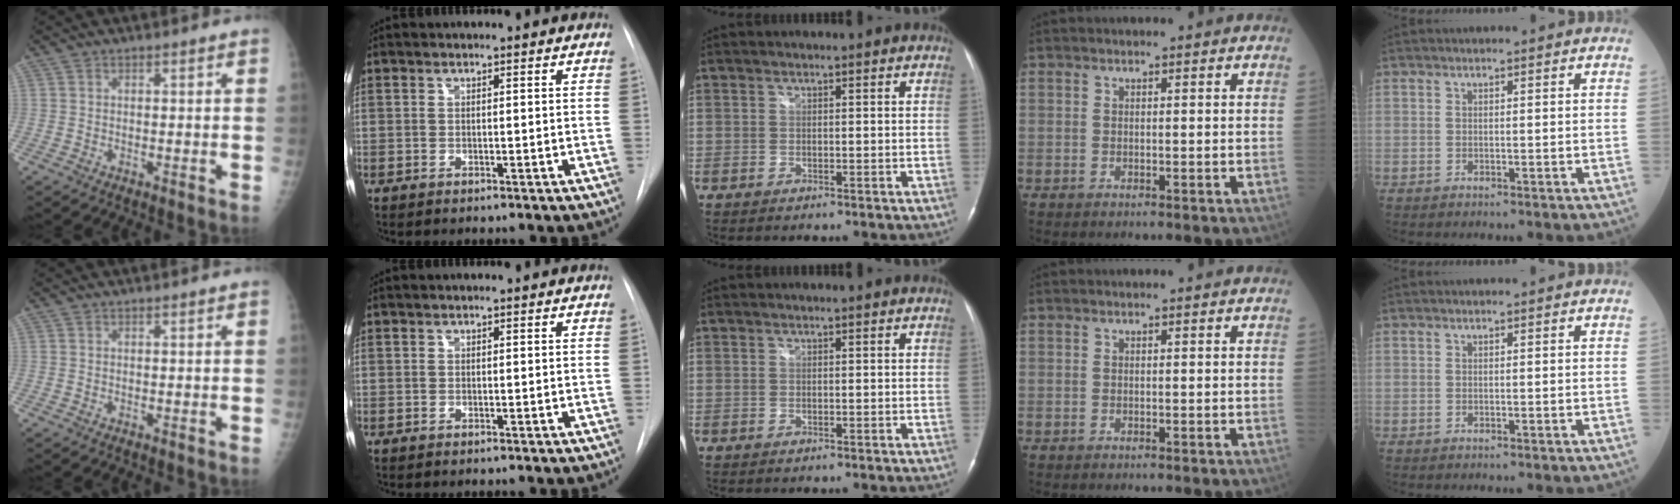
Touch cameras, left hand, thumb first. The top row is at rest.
{}